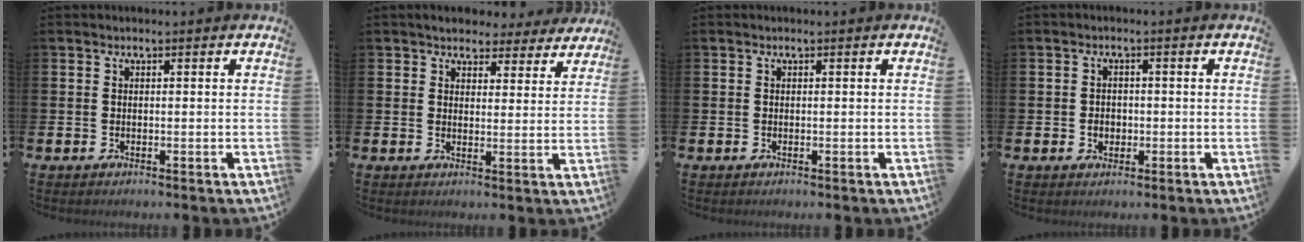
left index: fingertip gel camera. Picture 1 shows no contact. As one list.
[{"total": 4.3, "force": [4.0, 1.6, 0.2], "torque": [-0.005, -0.027, 0.069]}, {"total": 0.0}, {"total": 1.9, "force": [-0.3, 1.6, 0.9], "torque": [-0.011, 0.003, -0.011]}]